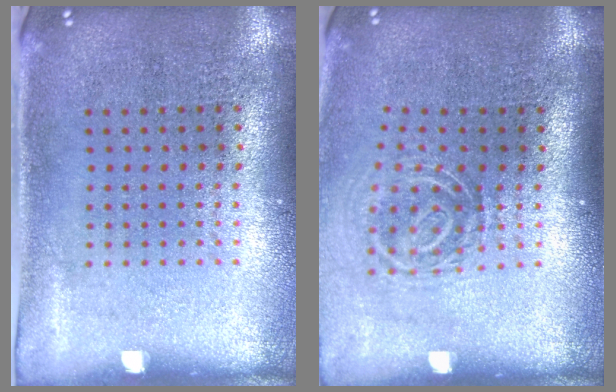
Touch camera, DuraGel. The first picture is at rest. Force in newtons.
{"total": 1.8, "press": 1.2, "slide": 1.4}